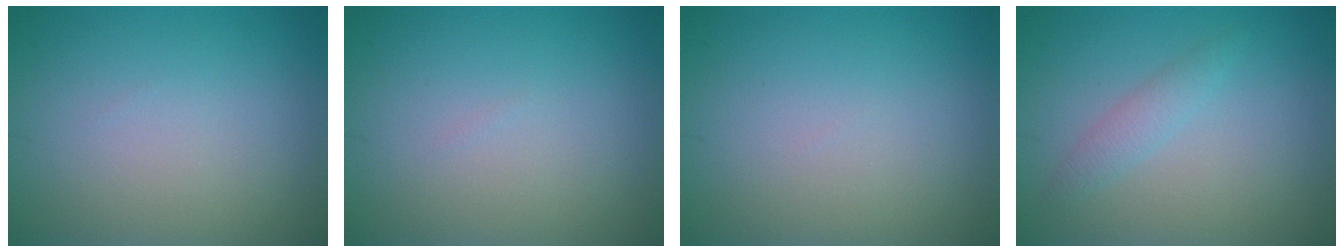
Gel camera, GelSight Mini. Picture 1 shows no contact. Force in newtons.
{"total": 0.0}
{"total": 0.0}
{"total": 1.5, "press": 1.5, "slide": 0.1}